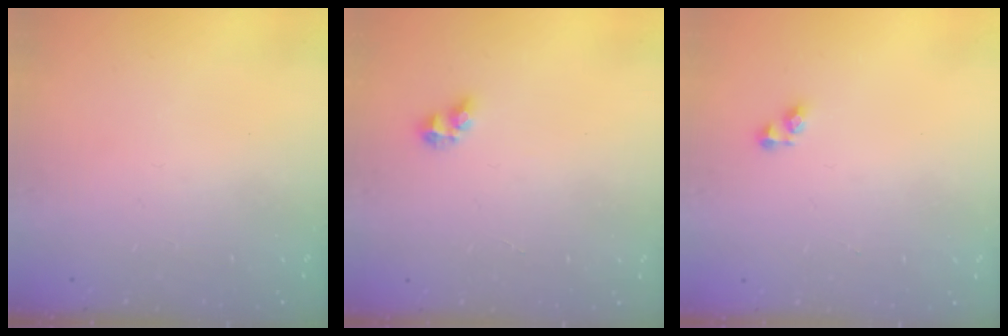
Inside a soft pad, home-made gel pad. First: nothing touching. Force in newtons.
{"total": 4.9, "press": 4.9, "slide": 0.5}
{"total": 3.8, "press": 3.8, "slide": 0.7}